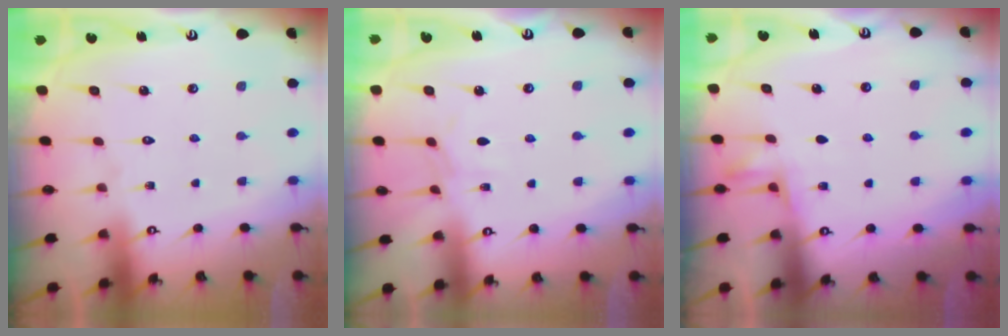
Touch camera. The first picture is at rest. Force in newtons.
{"total": 4.9, "press": 4.9, "slide": 0.7}
{"total": 4.3, "press": 4.1, "slide": 1.3}